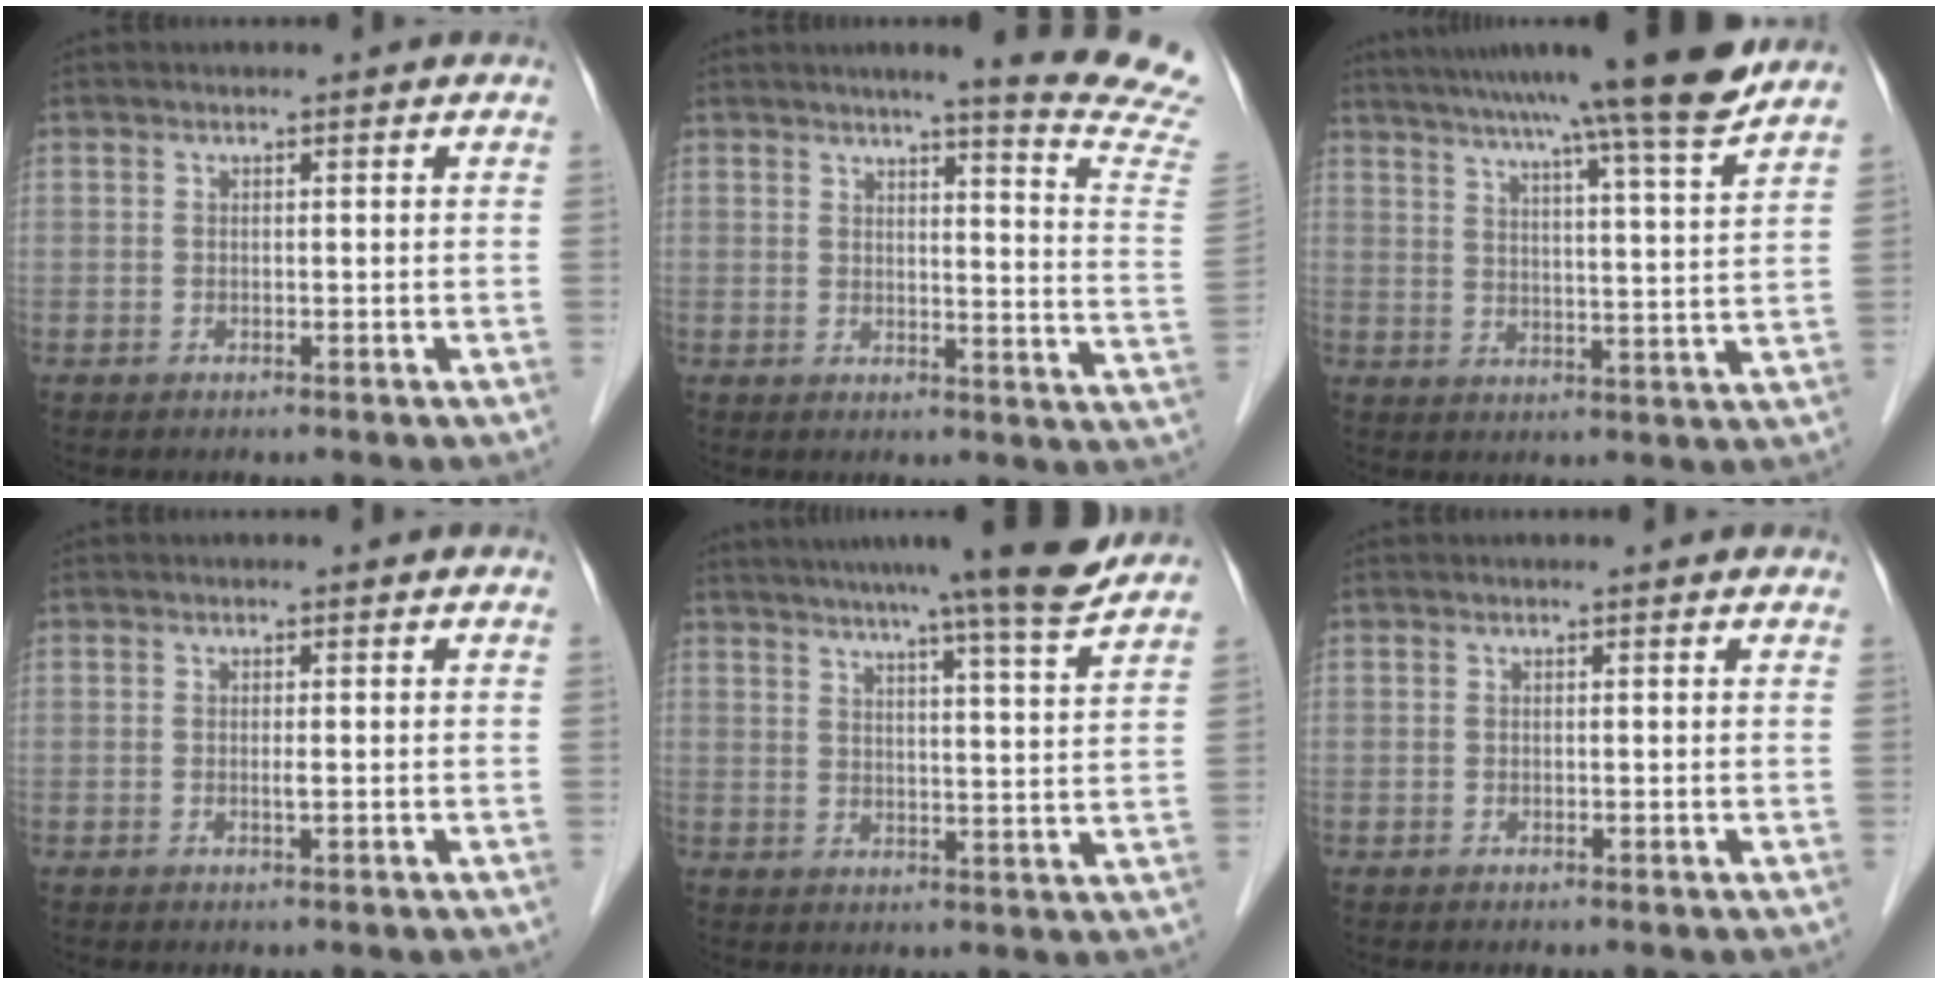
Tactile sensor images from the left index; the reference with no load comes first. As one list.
[{"total": 15.0, "force": [13.0, -1.5, 7.3], "torque": [-0.091, -0.089, 0.132]}, {"total": 18.5, "force": [15.7, -1.8, 9.7], "torque": [-0.160, -0.011, 0.215]}, {"total": 0.6, "force": [0.0, -0.1, 0.6], "torque": [-0.014, -0.001, 0.000]}, {"total": 15.4, "force": [13.3, -0.9, 7.7], "torque": [-0.120, -0.013, 0.171]}, {"total": 1.5, "force": [1.4, 0.2, 0.6], "torque": [-0.012, 0.002, 0.009]}]